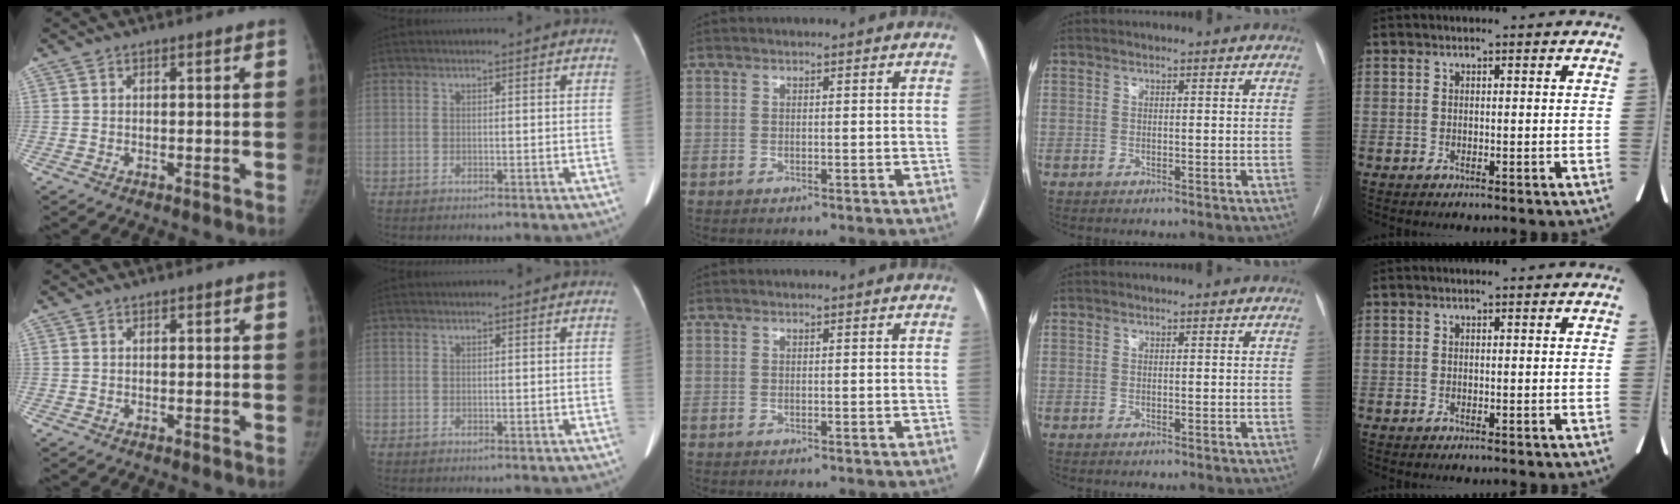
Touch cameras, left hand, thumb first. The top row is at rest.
{}